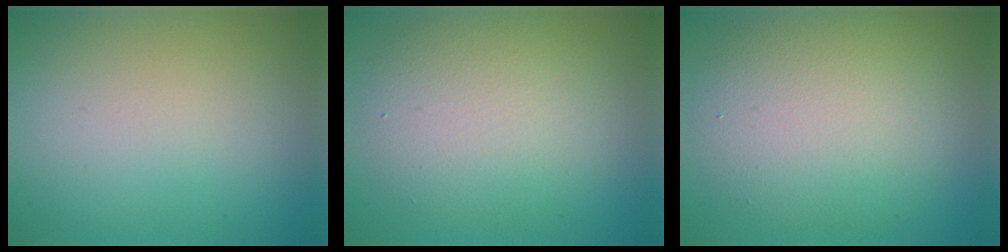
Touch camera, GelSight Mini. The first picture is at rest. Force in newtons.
{"total": 6.0, "press": 6.0, "slide": 0.3}
{"total": 7.3, "press": 7.3, "slide": 0.6}